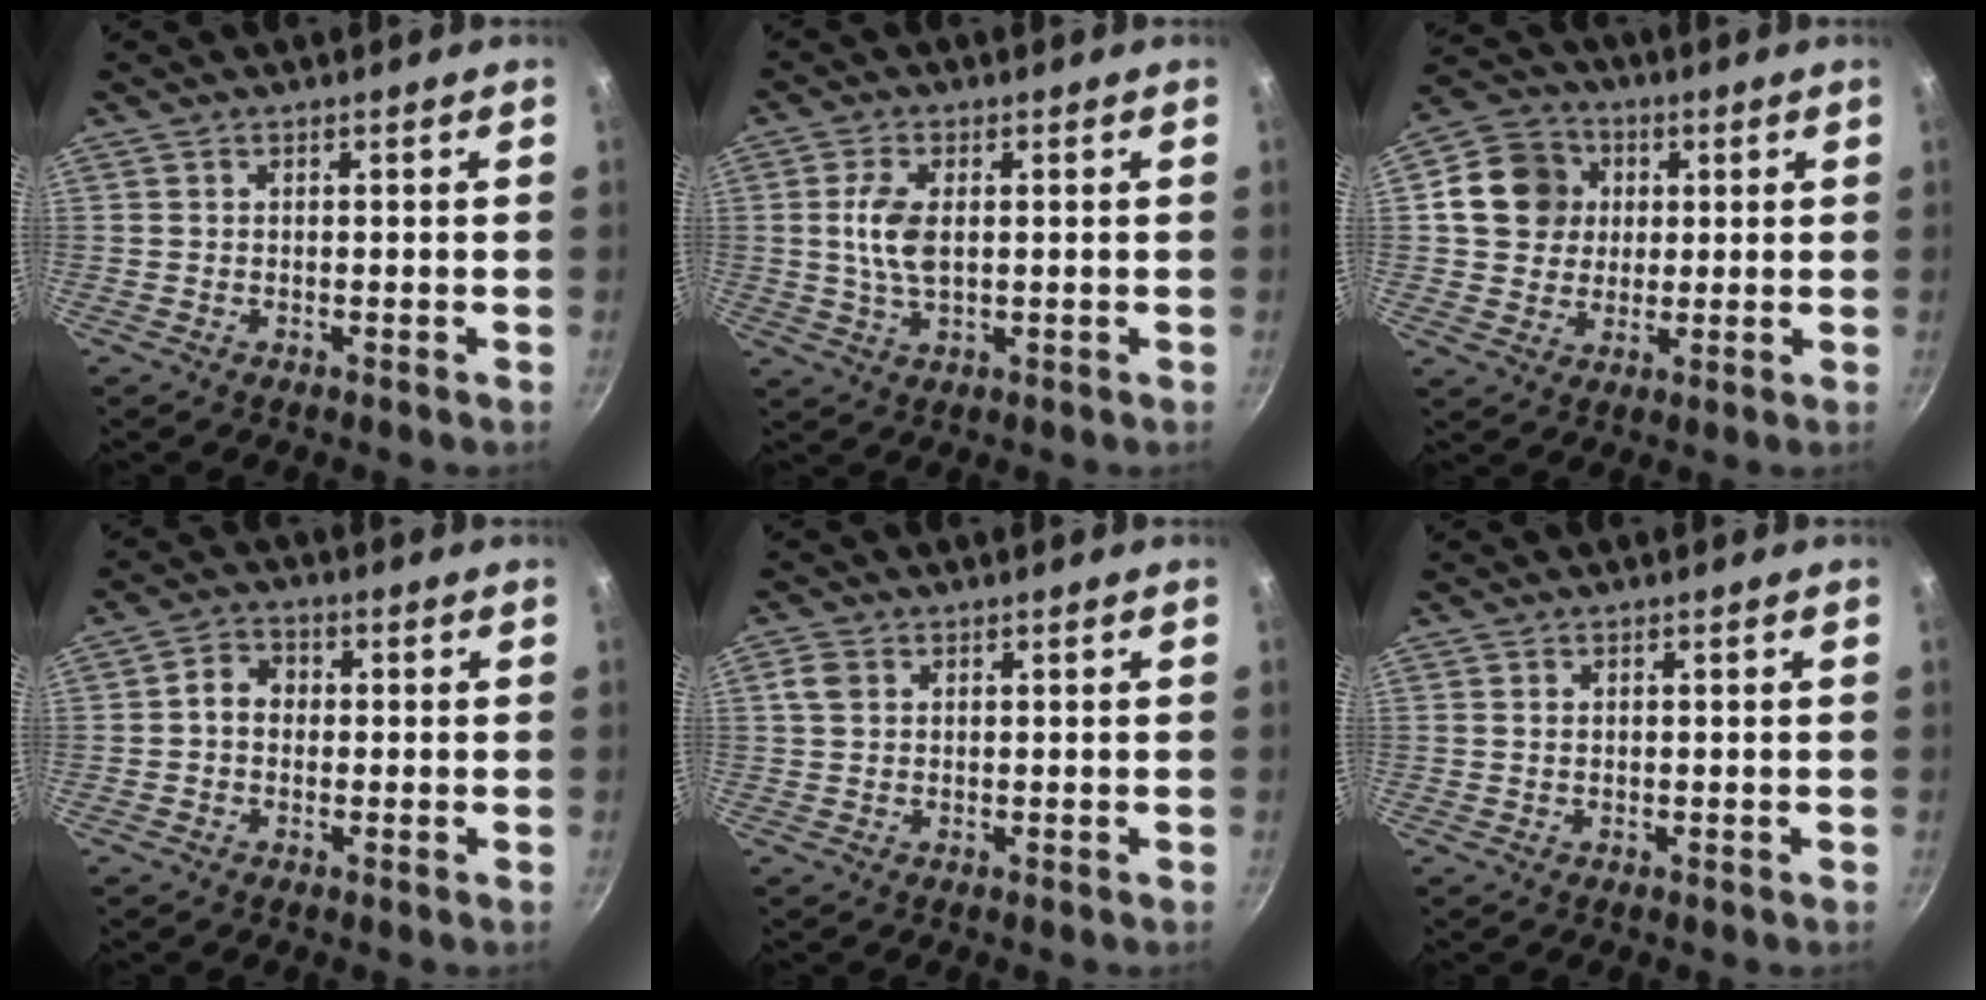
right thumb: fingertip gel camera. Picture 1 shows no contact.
{"total": 6.7, "force": [0.7, 3.5, 5.7], "torque": [-0.116, 0.001, 0.013]}
{"total": 11.3, "force": [2.1, 10.1, 4.7], "torque": [-0.057, 0.015, 0.028]}
{"total": 4.2, "force": [-0.2, 3.5, 2.2], "torque": [-0.022, 0.011, -0.015]}
{"total": 2.9, "force": [0.7, 2.3, 1.6], "torque": [-0.024, 0.005, 0.012]}
{"total": 0.8, "force": [0.2, 0.6, 0.5], "torque": [-0.009, 0.003, 0.002]}